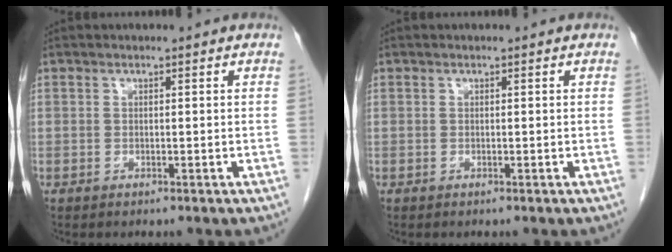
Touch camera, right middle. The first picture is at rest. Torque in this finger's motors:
{"motor_torque": [0.00, 0.00, 0.00, -0.01]}